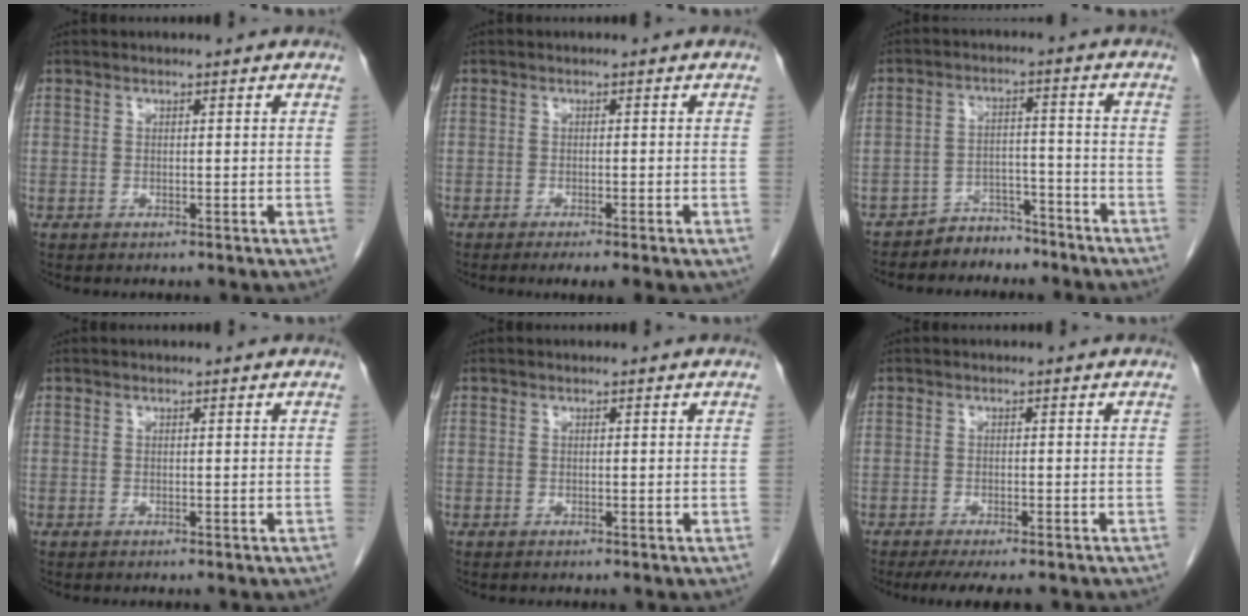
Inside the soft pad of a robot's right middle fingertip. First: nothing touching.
{"total": 4.8, "force": [-3.2, 0.9, 3.5], "torque": [-0.038, -0.010, -0.040]}
{"total": 5.6, "force": [-5.1, 2.5, 0.1], "torque": [0.007, 0.012, -0.085]}
{"total": 0.0}
{"total": 0.0}
{"total": 7.1, "force": [-5.8, 1.4, 3.8], "torque": [-0.049, -0.011, -0.084]}